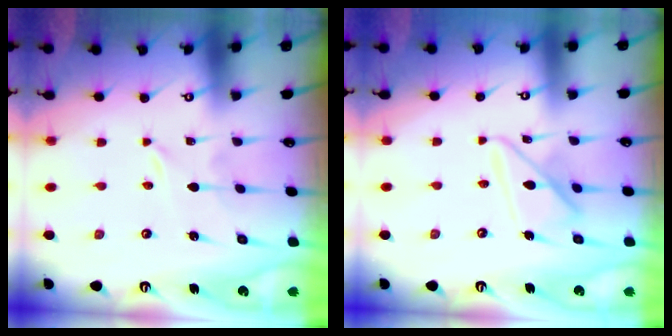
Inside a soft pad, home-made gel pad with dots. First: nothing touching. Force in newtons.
{"total": 11.4, "press": 11.4, "slide": 1.1}